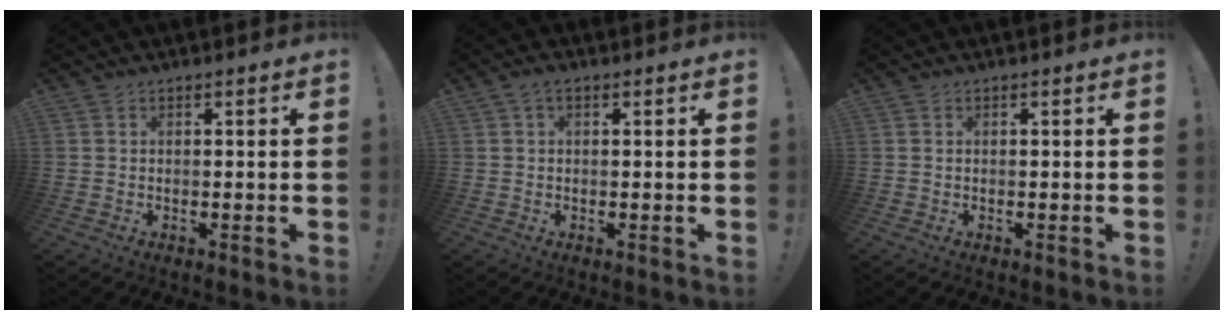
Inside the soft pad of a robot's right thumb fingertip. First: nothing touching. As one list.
[{"total": 2.2, "force": [0.9, 1.2, 1.6], "torque": [-0.025, 0.002, 0.014]}, {"total": 0.0}]